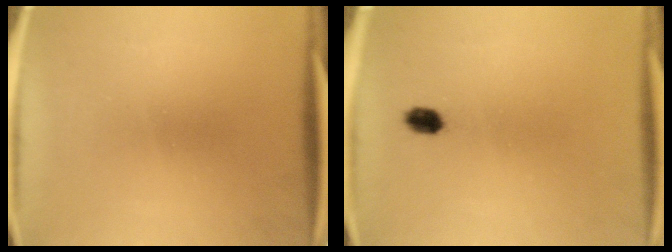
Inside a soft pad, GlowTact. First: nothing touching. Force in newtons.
{"total": 2.4}